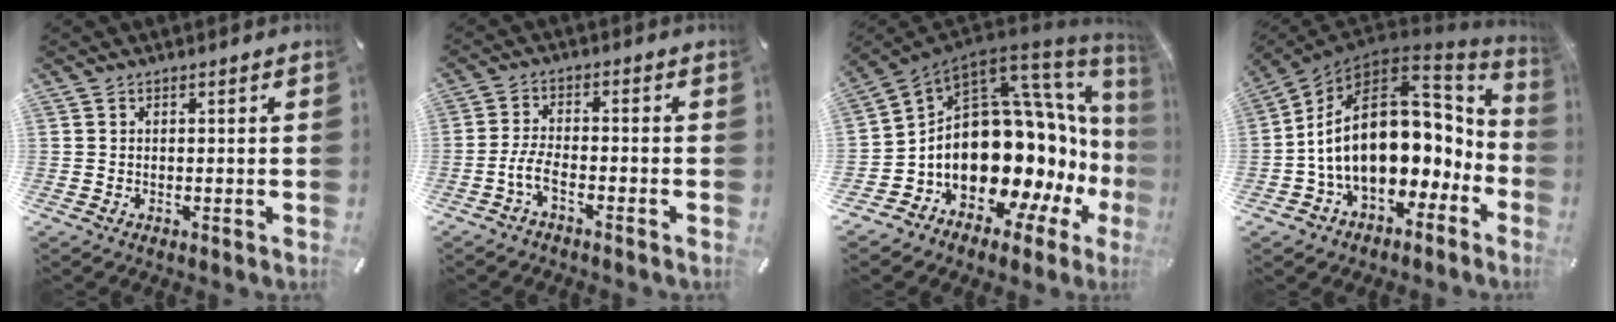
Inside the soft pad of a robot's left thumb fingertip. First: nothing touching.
{"total": 4.9, "force": [-2.8, 1.5, 3.8], "torque": [-0.083, 0.003, -0.053]}
{"total": 22.1, "force": [-0.5, 14.3, 16.8], "torque": [-0.240, -0.088, 0.036]}
{"total": 22.9, "force": [0.9, 15.2, 17.1], "torque": [-0.311, -0.028, 0.027]}